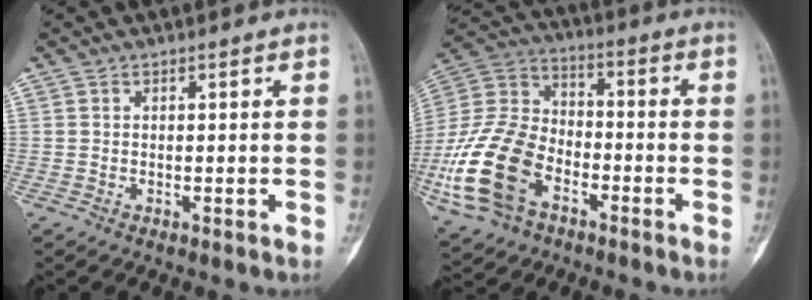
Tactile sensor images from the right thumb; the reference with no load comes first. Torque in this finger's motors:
{"motor_torque": [0.42, 0.57, 2.04, -0.74, 0.19]}